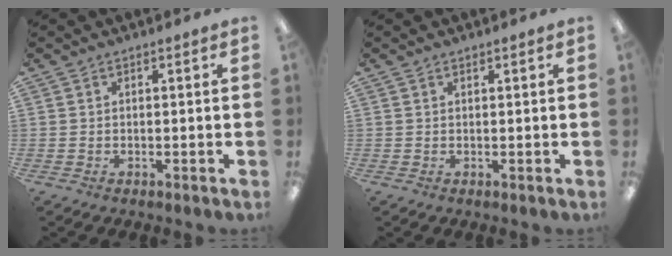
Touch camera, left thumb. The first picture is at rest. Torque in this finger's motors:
{"motor_torque": [0.07, -0.02, 0.20, -0.06, 0.00]}